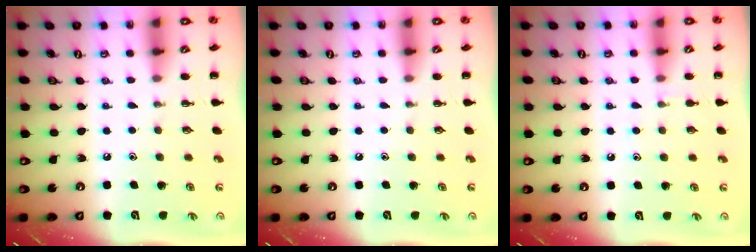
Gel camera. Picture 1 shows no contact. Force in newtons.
{"total": 0.0}
{"total": 5.2, "press": 4.9, "slide": 1.6}